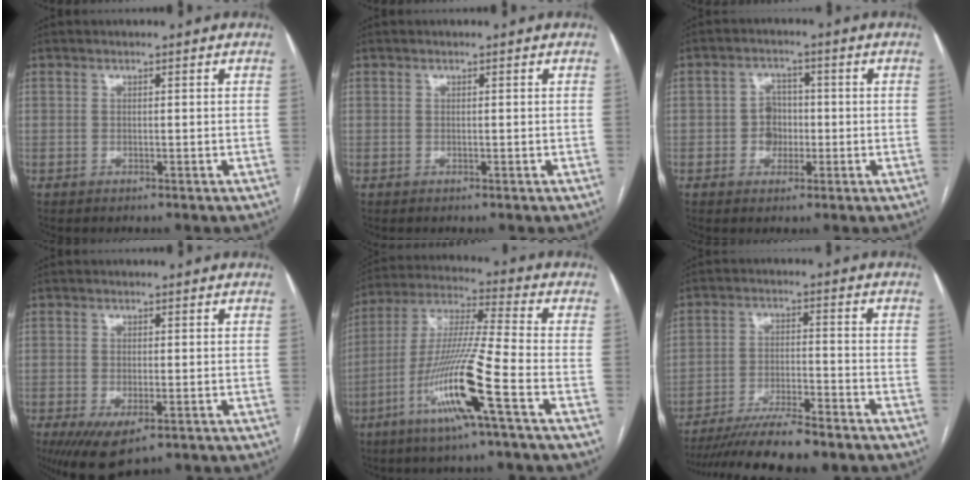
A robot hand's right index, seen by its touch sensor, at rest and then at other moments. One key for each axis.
{"total": 0.0}
{"total": 3.9, "fx": -0.6, "fy": 3.4, "fz": 1.9, "tx": -0.028, "ty": 0.012, "tz": -0.009}
{"total": 7.2, "fx": -4.0, "fy": 2.6, "fz": 5.4, "tx": -0.088, "ty": -0.019, "tz": -0.059}
{"total": 15.3, "fx": -6.6, "fy": -0.9, "fz": 13.8, "tx": -0.280, "ty": -0.015, "tz": -0.128}
{"total": 13.4, "fx": -11.6, "fy": 0.8, "fz": 6.7, "tx": -0.104, "ty": -0.020, "tz": -0.182}